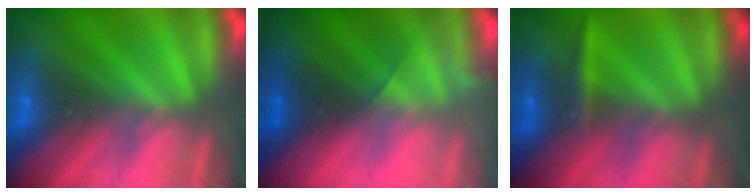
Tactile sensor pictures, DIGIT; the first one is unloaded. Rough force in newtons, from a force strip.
{"total": 1.8}
{"total": 2.3}